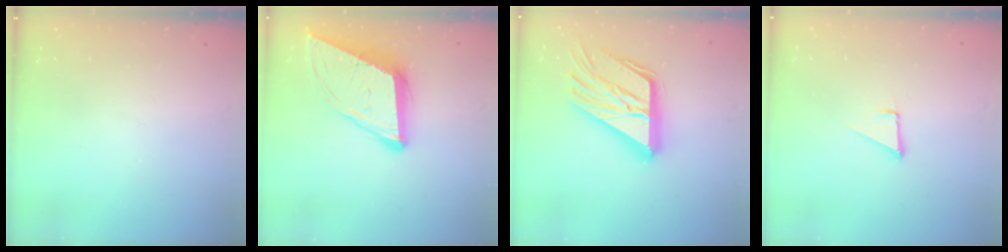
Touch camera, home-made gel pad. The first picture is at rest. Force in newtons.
{"total": 12.6, "press": 12.0, "slide": 3.9}
{"total": 23.5, "press": 23.3, "slide": 2.3}
{"total": 1.7, "press": 1.7, "slide": 0.1}